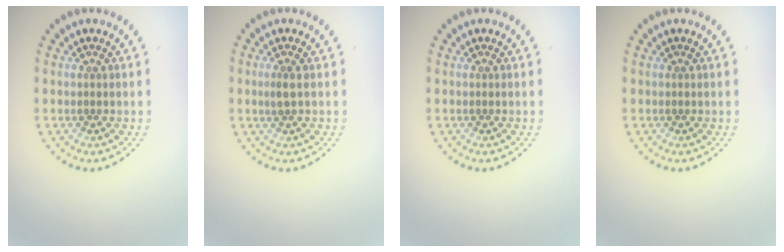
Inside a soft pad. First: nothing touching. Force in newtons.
{"total": 1.1, "press": 1.1, "slide": 0.5}
{"total": 0.0}
{"total": 0.0}